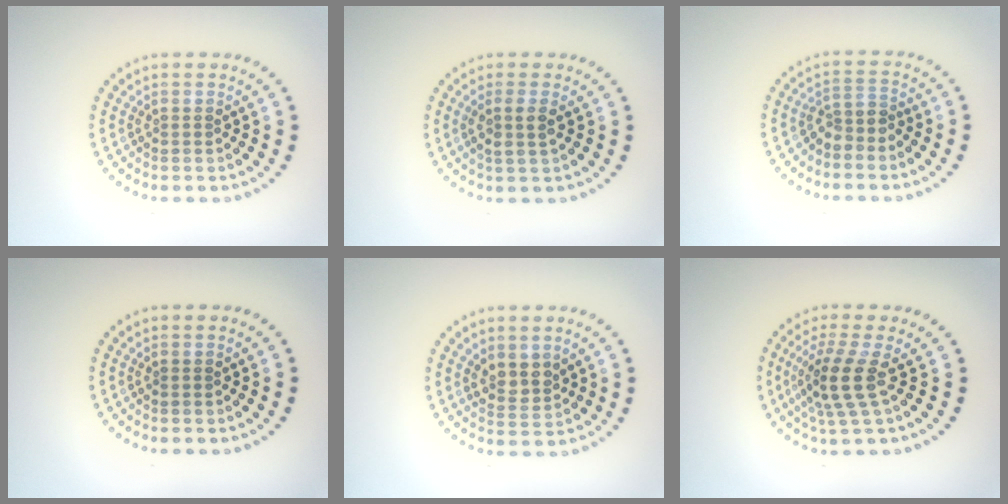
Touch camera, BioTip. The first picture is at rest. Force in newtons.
{"total": 2.0, "press": 1.8, "slide": 0.7}
{"total": 2.2, "press": 1.6, "slide": 1.5}
{"total": 0.0}
{"total": 2.2, "press": 1.9, "slide": 1.1}
{"total": 3.8, "press": 2.9, "slide": 2.5}